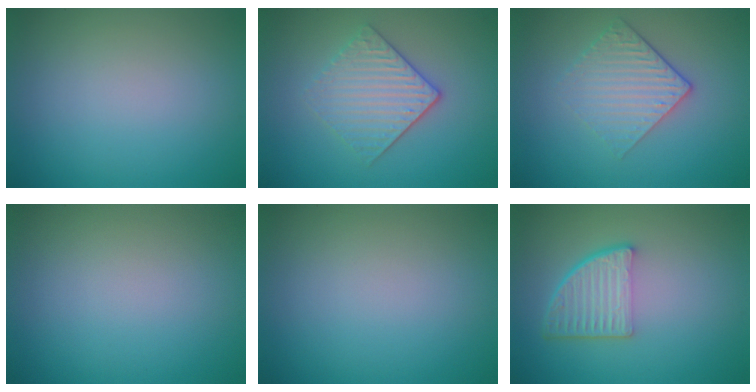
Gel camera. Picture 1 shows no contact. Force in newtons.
{"total": 3.6, "press": 3.1, "slide": 1.8}
{"total": 3.2, "press": 2.6, "slide": 1.8}
{"total": 0.0}
{"total": 0.0}
{"total": 4.6, "press": 3.3, "slide": 3.2}